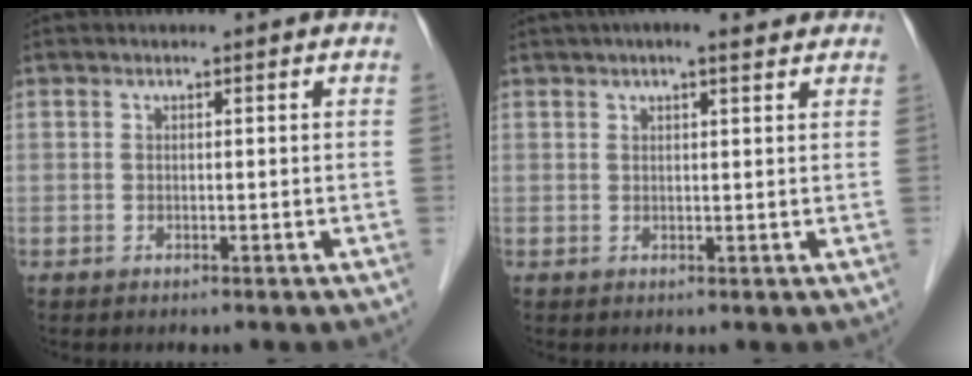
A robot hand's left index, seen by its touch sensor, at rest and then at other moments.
{"total": 6.2, "force": [4.8, 1.4, 3.7], "torque": [-0.057, 0.031, 0.068]}